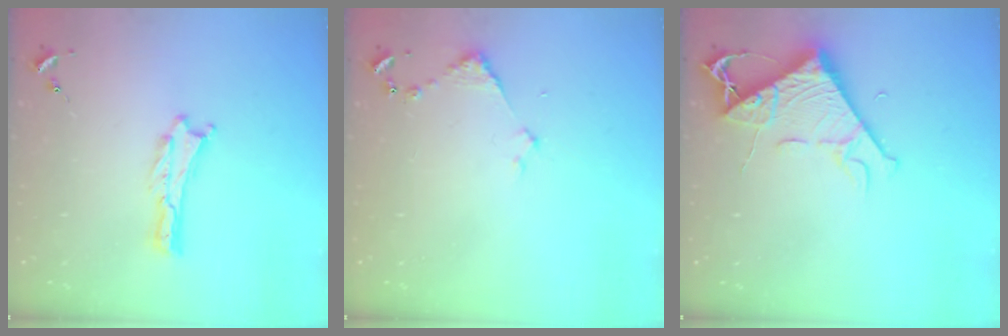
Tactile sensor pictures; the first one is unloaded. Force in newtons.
{"total": 2.9, "press": 2.9, "slide": 0.3}
{"total": 8.0, "press": 7.9, "slide": 0.8}